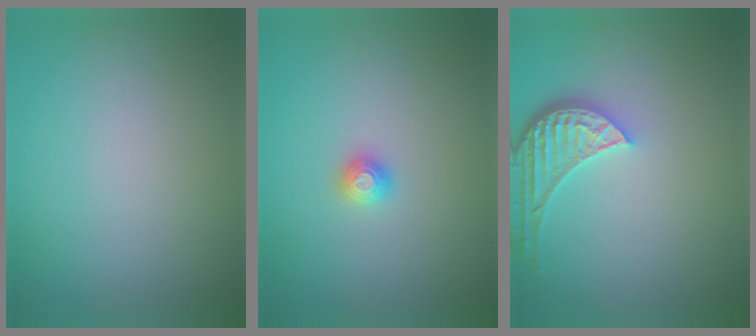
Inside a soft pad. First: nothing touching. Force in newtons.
{"total": 1.1, "press": 1.1, "slide": 0.1}
{"total": 4.3, "press": 3.5, "slide": 2.6}